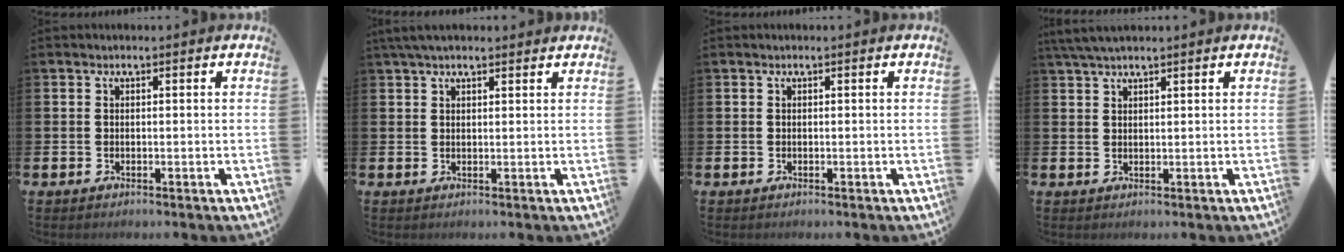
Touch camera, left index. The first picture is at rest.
{"total": 2.9, "force": [2.4, 0.8, 1.5], "torque": [-0.031, 0.002, 0.043]}
{"total": 0.0}
{"total": 3.1, "force": [2.6, 0.4, 1.5], "torque": [-0.043, 0.004, 0.051]}